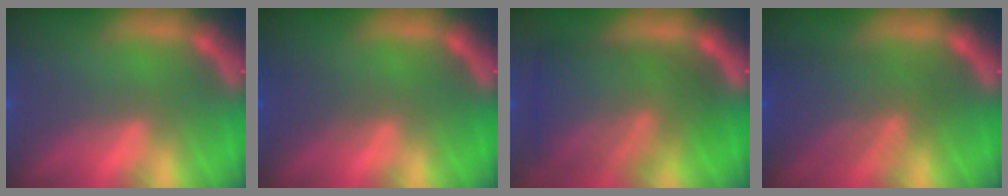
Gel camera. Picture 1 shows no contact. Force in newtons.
{"total": 1.9}
{"total": 9.1}
{"total": 6.6}